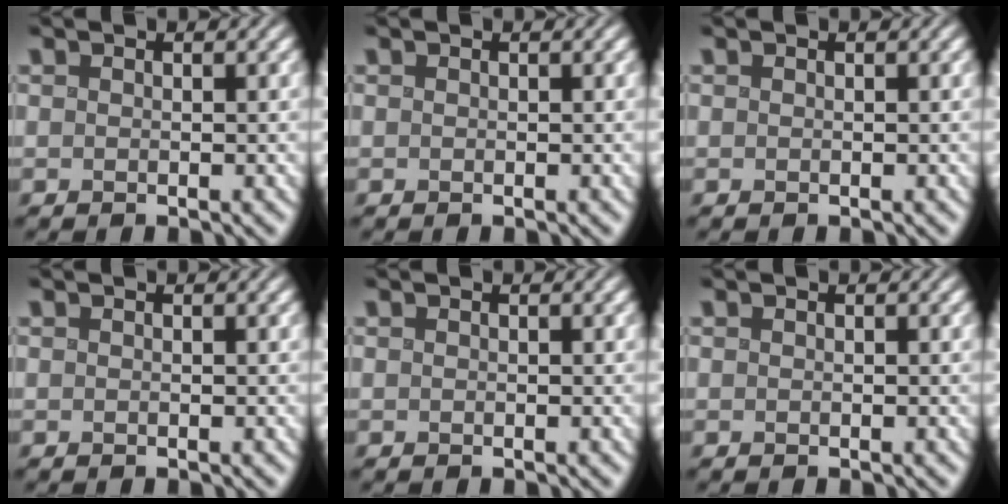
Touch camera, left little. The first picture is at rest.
{"total": 0.0}
{"total": 0.0}
{"total": 0.0}
{"total": 0.0}
{"total": 0.0}